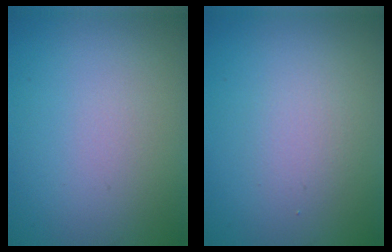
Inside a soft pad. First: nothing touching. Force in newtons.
{"total": 1.7, "press": 1.7, "slide": 0.1}